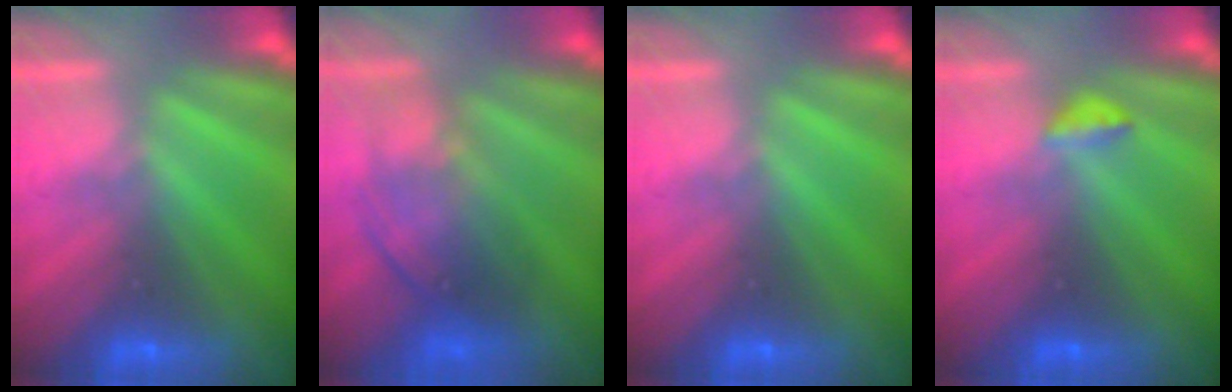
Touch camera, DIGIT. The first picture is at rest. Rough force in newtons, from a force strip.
{"total": 7.2}
{"total": 0.0}
{"total": 2.8}